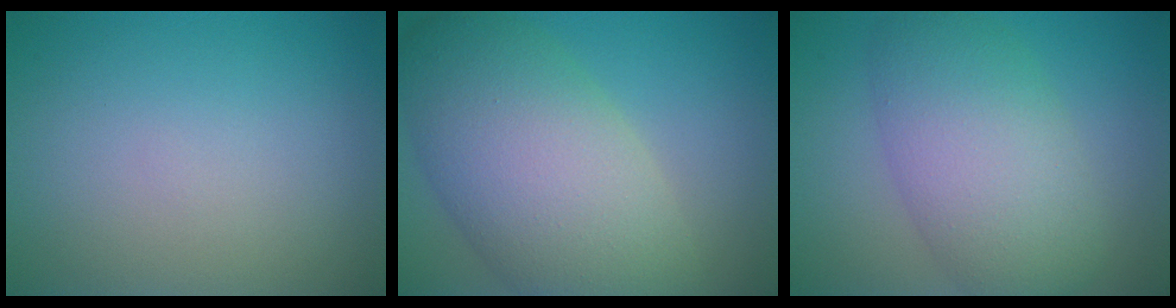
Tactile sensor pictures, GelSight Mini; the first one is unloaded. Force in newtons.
{"total": 11.1, "press": 11.1, "slide": 0.7}
{"total": 7.2, "press": 7.2, "slide": 0.4}